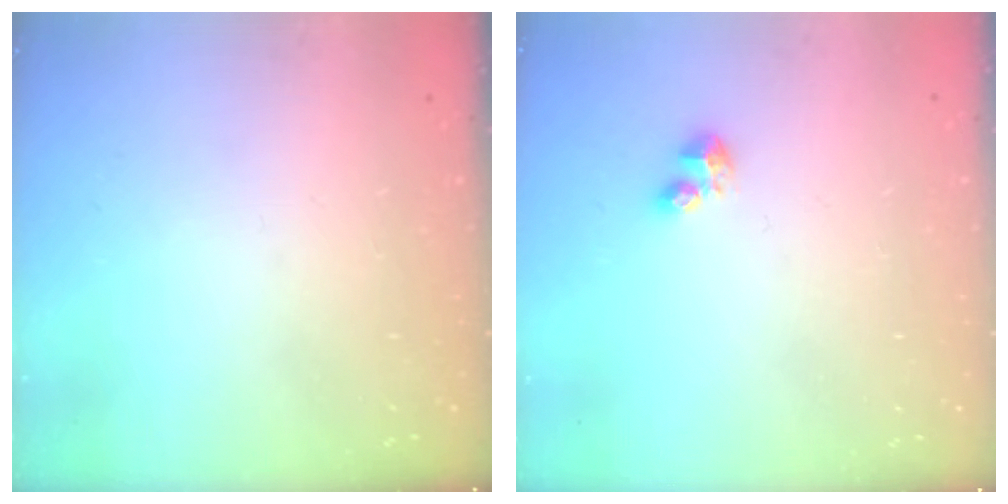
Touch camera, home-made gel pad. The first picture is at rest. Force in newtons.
{"total": 2.3, "press": 2.2, "slide": 0.5}